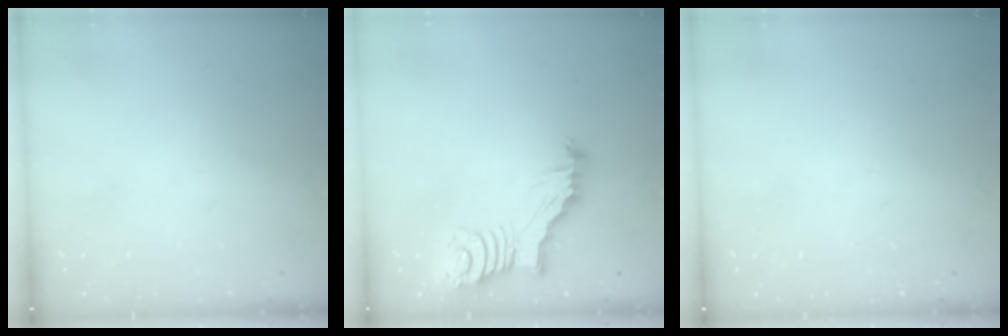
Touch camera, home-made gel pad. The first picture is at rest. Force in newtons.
{"total": 5.9, "press": 5.9, "slide": 0.6}
{"total": 0.0}